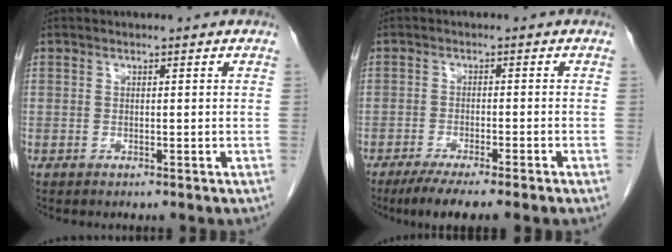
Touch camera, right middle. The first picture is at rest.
{"total": 6.7, "force": [-5.0, 0.0, 4.5], "torque": [-0.061, -0.013, -0.076]}